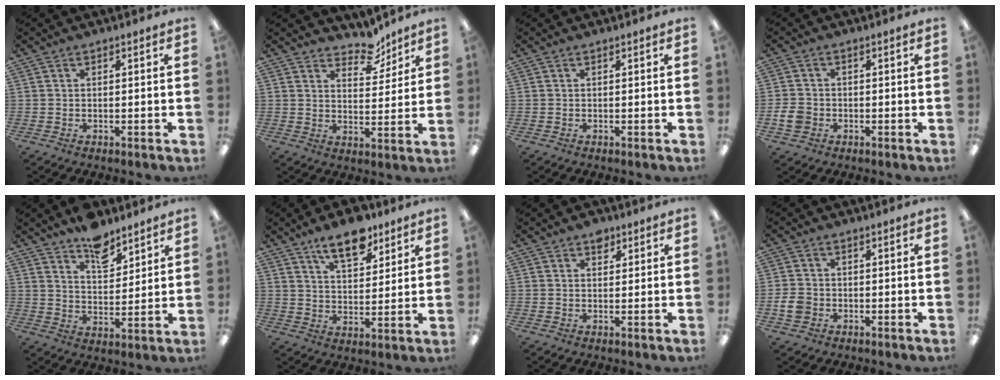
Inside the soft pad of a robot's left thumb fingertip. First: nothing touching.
{"total": 7.6, "force": [6.4, 3.5, 2.4], "torque": [-0.019, -0.045, 0.111]}
{"total": 0.0}
{"total": 4.0, "force": [-1.1, 3.4, 1.8], "torque": [-0.033, 0.000, -0.023]}
{"total": 9.1, "force": [7.3, 4.2, 3.2], "torque": [-0.032, -0.049, 0.129]}
{"total": 11.3, "force": [8.1, 5.0, 6.1], "torque": [-0.082, -0.044, 0.138]}
{"total": 2.9, "force": [1.8, 1.9, 1.3], "torque": [-0.003, -0.005, 0.028]}
{"total": 4.0, "force": [-1.0, 3.4, 1.8], "torque": [-0.035, 0.007, -0.018]}